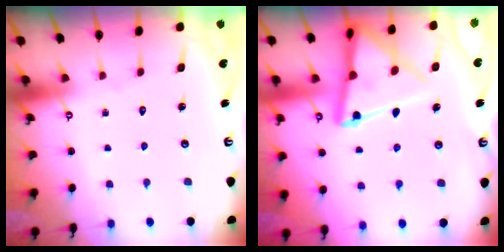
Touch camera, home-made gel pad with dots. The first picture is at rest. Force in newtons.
{"total": 14.6, "press": 14.5, "slide": 1.4}